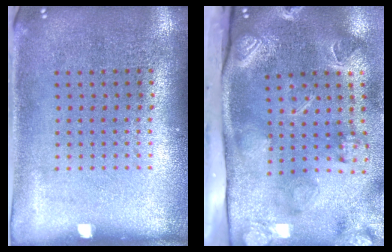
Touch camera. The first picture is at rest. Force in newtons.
{"total": 4.3, "press": 3.2, "slide": 2.8}